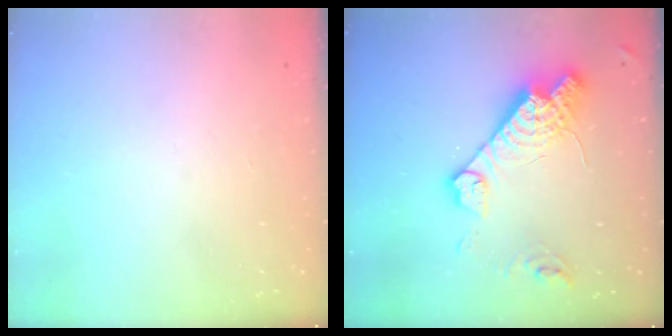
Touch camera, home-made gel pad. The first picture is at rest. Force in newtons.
{"total": 17.6, "press": 17.6, "slide": 1.3}